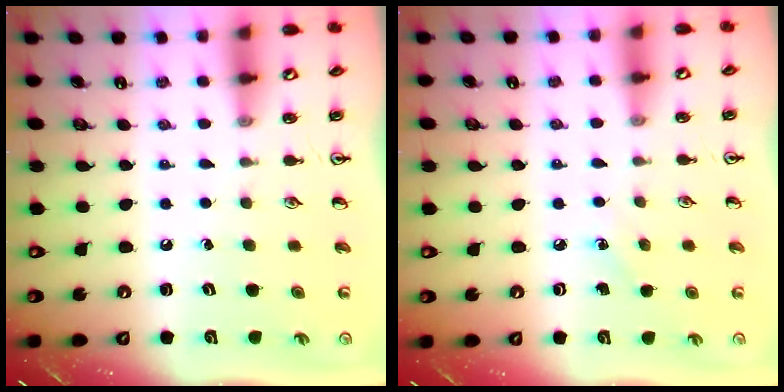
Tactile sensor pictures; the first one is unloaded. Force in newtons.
{"total": 3.0, "press": 2.8, "slide": 1.1}